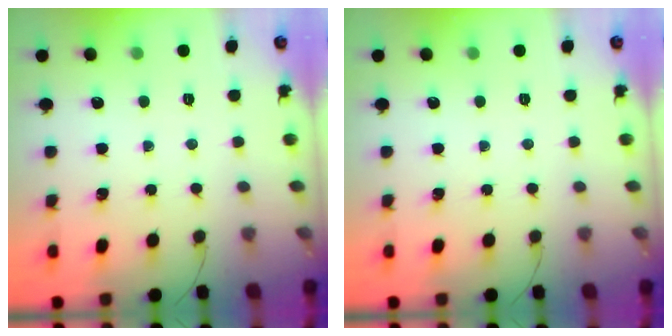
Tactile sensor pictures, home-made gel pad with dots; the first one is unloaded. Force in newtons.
{"total": 0.0}